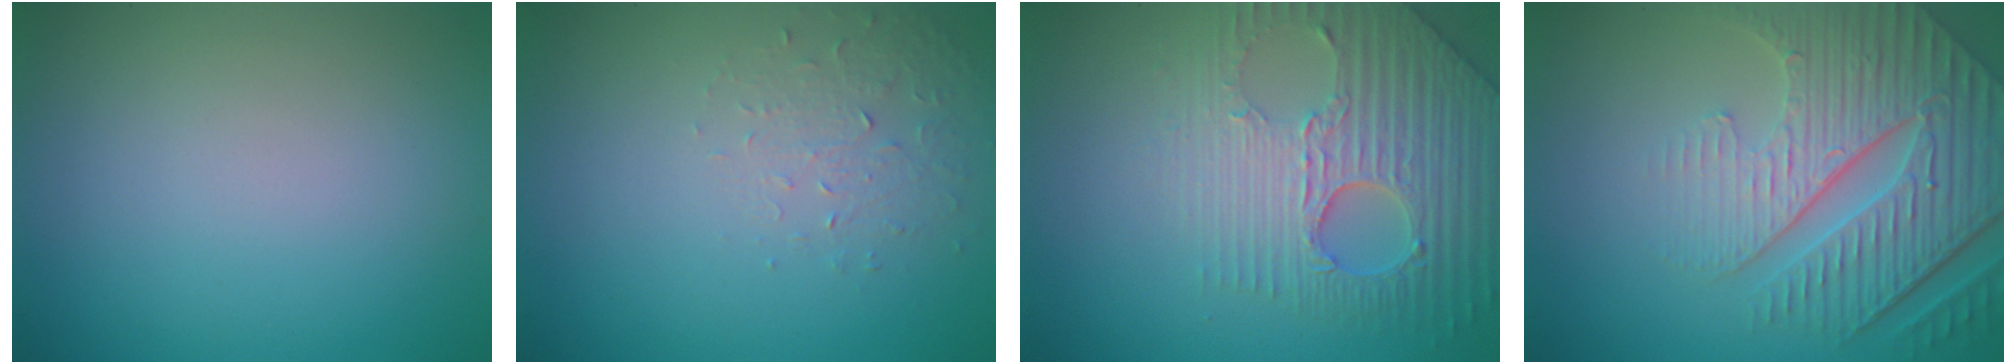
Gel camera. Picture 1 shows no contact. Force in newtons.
{"total": 1.4, "press": 0.7, "slide": 1.2}
{"total": 5.0, "press": 4.7, "slide": 1.8}
{"total": 7.8, "press": 5.7, "slide": 5.3}